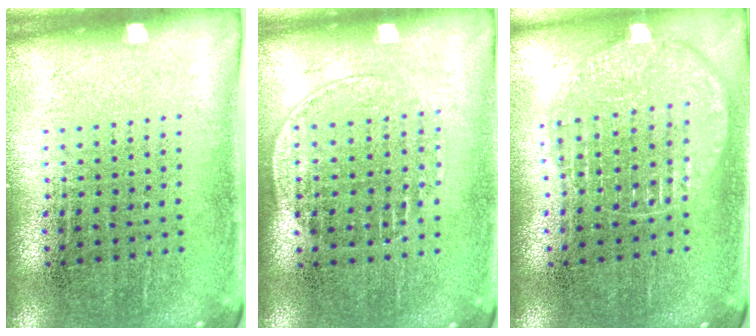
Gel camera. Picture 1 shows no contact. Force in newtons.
{"total": 1.2, "press": 1.0, "slide": 0.5}
{"total": 1.0, "press": 1.0, "slide": 0.1}